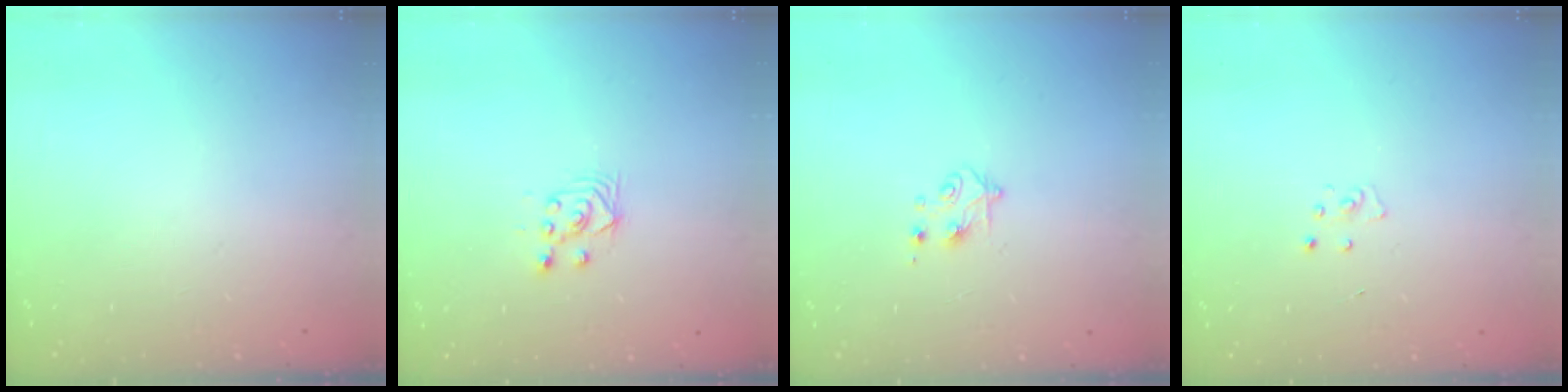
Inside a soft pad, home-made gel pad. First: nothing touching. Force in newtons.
{"total": 3.5, "press": 3.2, "slide": 1.4}
{"total": 4.9, "press": 4.8, "slide": 0.7}
{"total": 2.7, "press": 2.7, "slide": 0.3}